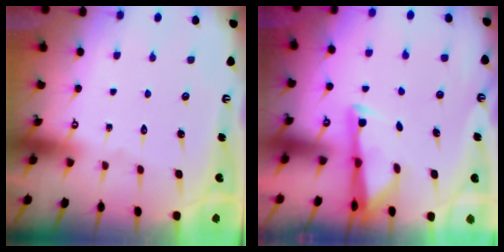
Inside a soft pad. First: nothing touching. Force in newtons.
{"total": 2.8, "press": 2.8, "slide": 0.4}